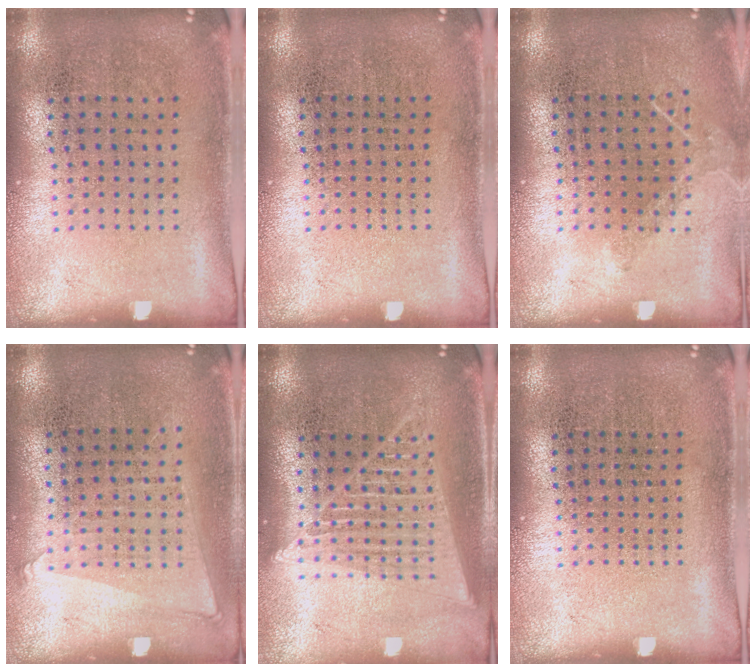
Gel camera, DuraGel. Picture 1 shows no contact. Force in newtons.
{"total": 0.0}
{"total": 1.0, "press": 0.9, "slide": 0.2}
{"total": 1.1, "press": 1.0, "slide": 0.5}
{"total": 1.8, "press": 1.6, "slide": 0.8}
{"total": 0.0}